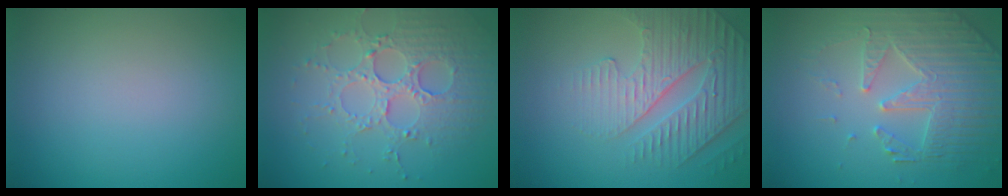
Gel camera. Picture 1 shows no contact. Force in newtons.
{"total": 4.3, "press": 4.0, "slide": 1.4}
{"total": 4.2, "press": 4.0, "slide": 1.4}
{"total": 4.4, "press": 4.2, "slide": 1.3}